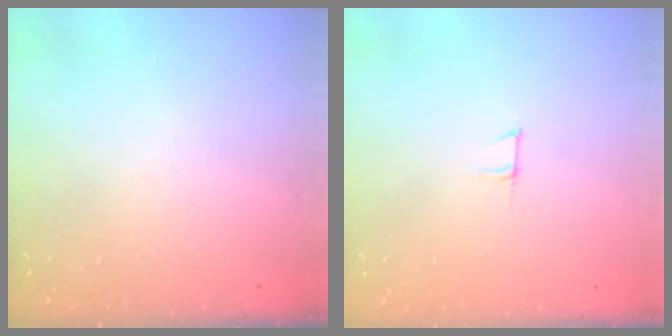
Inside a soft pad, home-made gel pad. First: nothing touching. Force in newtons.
{"total": 3.9, "press": 3.9, "slide": 0.3}